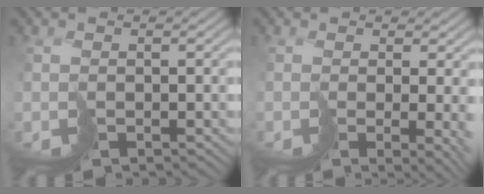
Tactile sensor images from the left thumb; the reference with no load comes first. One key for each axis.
{"total": 4.7, "fx": 0.6, "fy": 1.5, "fz": 4.5, "tx": -0.078, "ty": -0.015, "tz": 0.030}